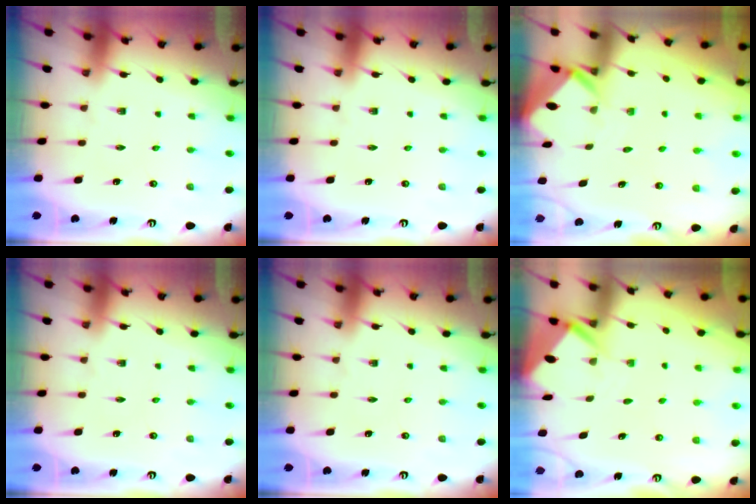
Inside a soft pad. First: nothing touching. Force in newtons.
{"total": 0.0}
{"total": 2.7, "press": 2.7, "slide": 0.2}
{"total": 0.0}
{"total": 0.0}
{"total": 3.5, "press": 3.5, "slide": 0.3}